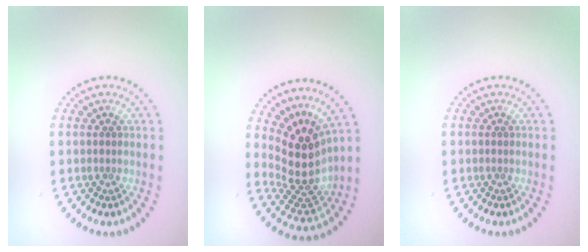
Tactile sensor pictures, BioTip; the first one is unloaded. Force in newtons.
{"total": 5.1, "press": 3.7, "slide": 3.4}
{"total": 0.0}